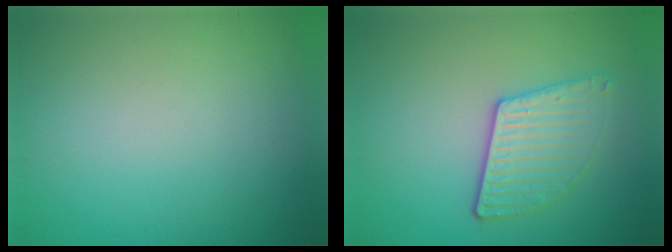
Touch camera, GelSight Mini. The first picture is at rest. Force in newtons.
{"total": 3.3, "press": 2.9, "slide": 1.6}